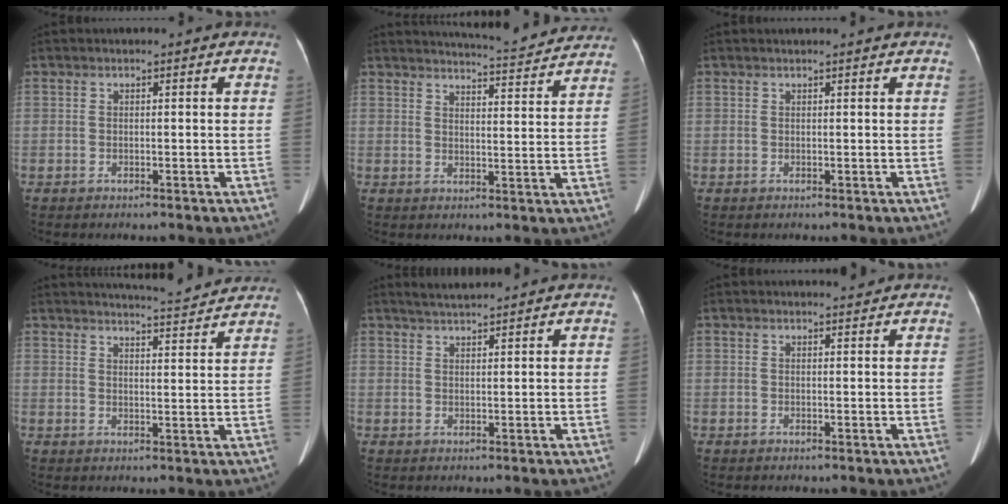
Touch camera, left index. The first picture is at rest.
{"total": 11.5, "force": [11.1, 0.2, 2.8], "torque": [-0.046, -0.001, 0.136]}
{"total": 2.3, "force": [2.1, 0.0, 0.9], "torque": [-0.011, 0.019, 0.028]}
{"total": 8.2, "force": [8.0, -0.5, 1.8], "torque": [-0.039, 0.002, 0.104]}
{"total": 3.0, "force": [2.9, -0.3, 0.9], "torque": [-0.020, 0.014, 0.056]}
{"total": 0.8, "force": [0.8, 0.0, 0.0], "torque": [-0.007, -0.006, 0.013]}